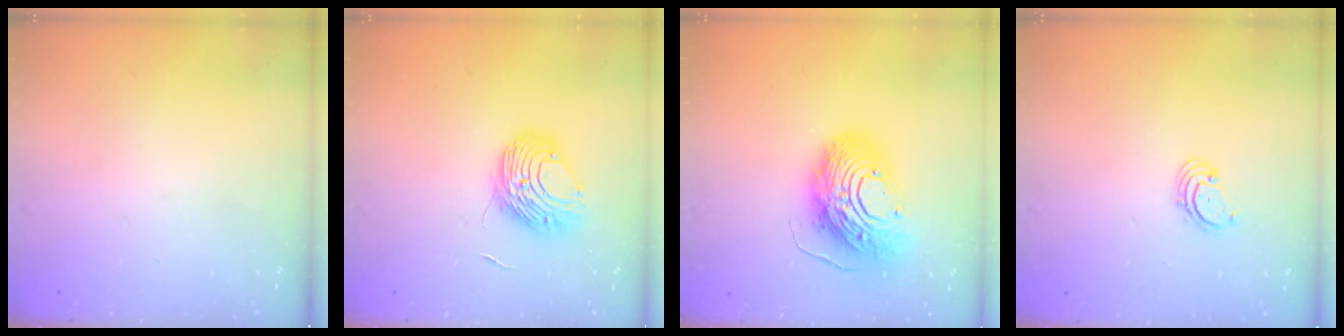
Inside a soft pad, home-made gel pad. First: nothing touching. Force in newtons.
{"total": 8.5, "press": 8.5, "slide": 0.2}
{"total": 18.0, "press": 17.9, "slide": 1.9}
{"total": 1.7, "press": 1.7, "slide": 0.2}